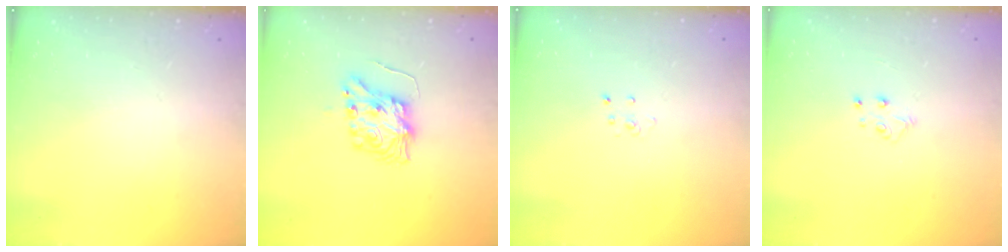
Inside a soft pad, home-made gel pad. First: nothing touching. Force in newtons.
{"total": 8.7, "press": 8.6, "slide": 0.4}
{"total": 2.5, "press": 2.5, "slide": 0.3}
{"total": 4.0, "press": 4.0, "slide": 0.2}